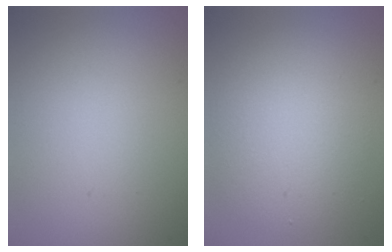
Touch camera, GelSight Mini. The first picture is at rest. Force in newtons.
{"total": 4.0, "press": 4.0, "slide": 0.1}